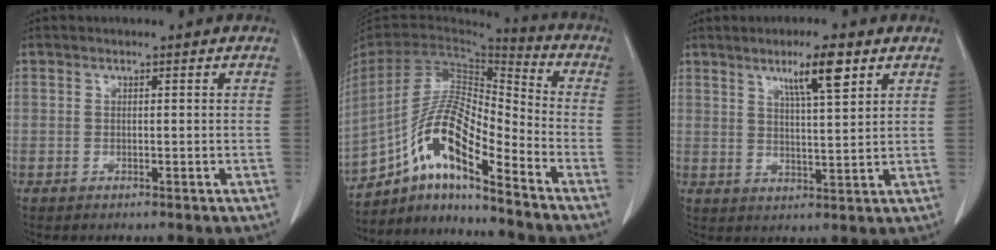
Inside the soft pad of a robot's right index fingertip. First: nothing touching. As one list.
[{"total": 15.0, "force": [-9.1, 2.8, 11.6], "torque": [-0.227, 0.014, -0.163]}, {"total": 6.9, "force": [4.0, 0.4, 5.6], "torque": [-0.098, -0.001, 0.068]}]